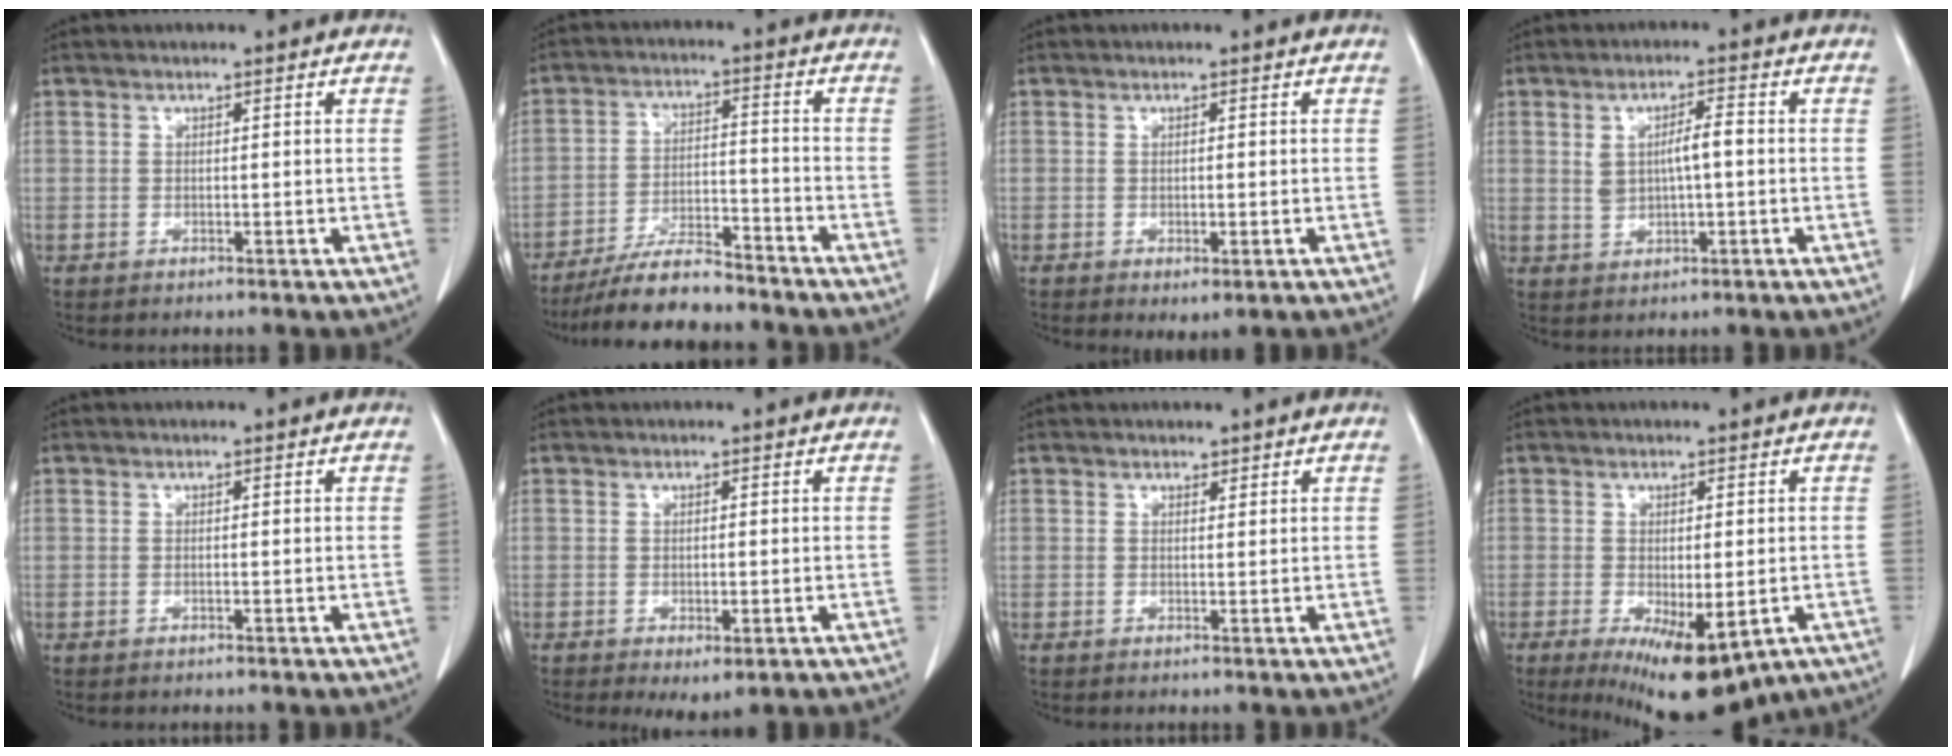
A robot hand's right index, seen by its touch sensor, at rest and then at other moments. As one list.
[{"total": 9.5, "force": [-8.5, 1.5, 4.0], "torque": [-0.068, -0.009, -0.152]}, {"total": 1.9, "force": [-0.4, 0.7, 1.7], "torque": [-0.028, -0.006, 0.003]}, {"total": 4.6, "force": [0.5, 1.3, 4.4], "torque": [-0.081, 0.008, 0.014]}, {"total": 0.0}, {"total": 3.1, "force": [-1.3, 1.1, 2.7], "torque": [-0.038, -0.007, -0.008]}, {"total": 0.9, "force": [0.7, 0.5, 0.1], "torque": [-0.001, -0.002, 0.009]}, {"total": 12.8, "force": [-6.7, 4.7, 9.8], "torque": [-0.133, -0.019, -0.088]}]